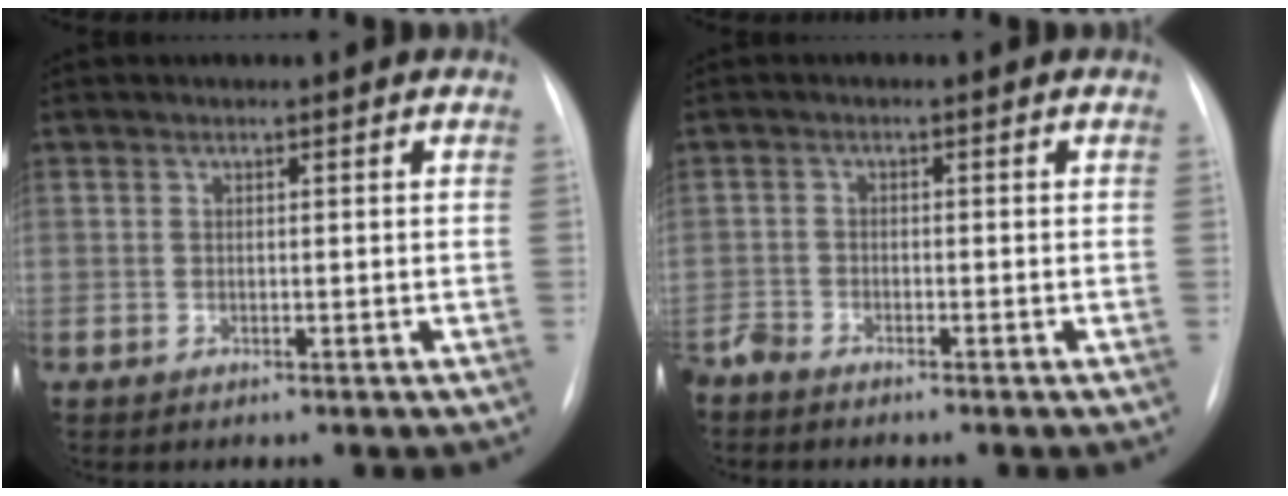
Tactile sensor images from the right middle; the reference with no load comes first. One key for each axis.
{"total": 2.4, "fx": -2.3, "fy": 0.2, "fz": 0.5, "tx": -0.008, "ty": -0.009, "tz": -0.048}